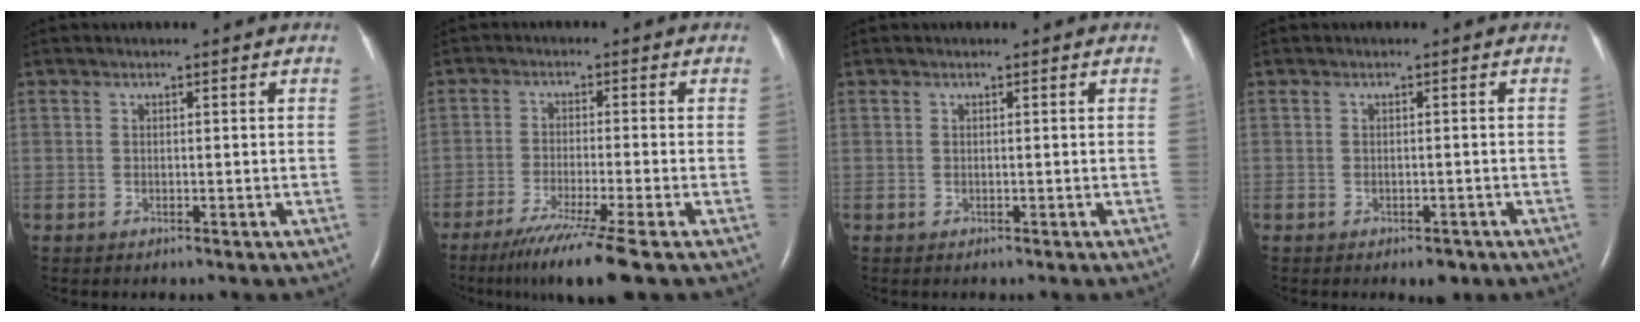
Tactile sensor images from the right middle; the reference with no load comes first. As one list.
[{"total": 9.4, "force": [-6.6, -1.4, 6.6], "torque": [-0.111, -0.032, -0.108]}, {"total": 0.0}, {"total": 2.3, "force": [-1.5, 1.1, 1.3], "torque": [-0.014, 0.000, -0.013]}]